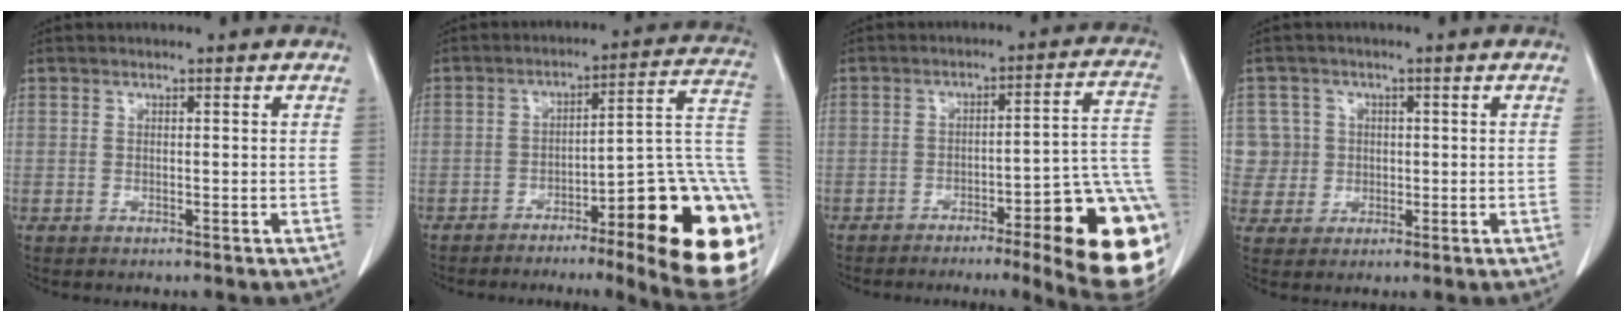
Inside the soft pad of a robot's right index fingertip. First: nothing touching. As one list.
[{"total": 24.4, "force": [-9.0, 3.7, 22.3], "torque": [-0.193, 0.019, -0.125]}, {"total": 20.9, "force": [-8.9, 2.8, 18.7], "torque": [-0.137, 0.016, -0.116]}, {"total": 5.5, "force": [0.6, 5.4, -0.4], "torque": [0.018, 0.019, 0.016]}]